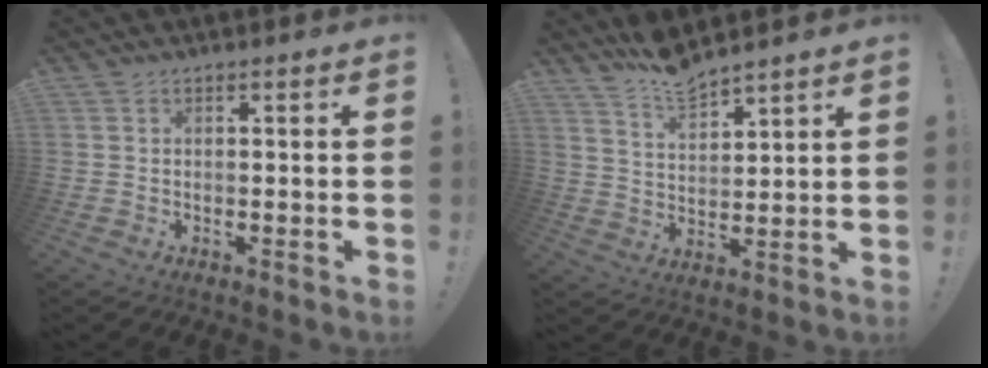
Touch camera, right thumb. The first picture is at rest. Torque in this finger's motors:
{"motor_torque": [-0.56, 0.44, 0.67, 0.54, 0.00]}